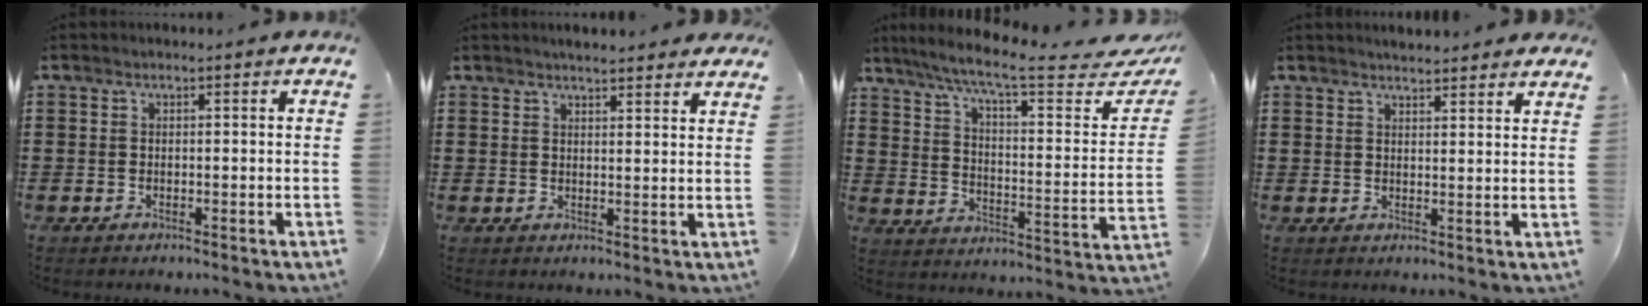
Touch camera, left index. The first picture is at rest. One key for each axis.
{"total": 2.8, "fx": 2.7, "fy": 0.2, "fz": 0.3, "tx": -0.013, "ty": -0.003, "tz": 0.052}
{"total": 10.3, "fx": 8.1, "fy": 0.6, "fz": 6.3, "tx": -0.134, "ty": -0.050, "tz": 0.130}
{"total": 2.6, "fx": 2.6, "fy": 0.0, "fz": 0.1, "tx": -0.009, "ty": -0.005, "tz": 0.050}